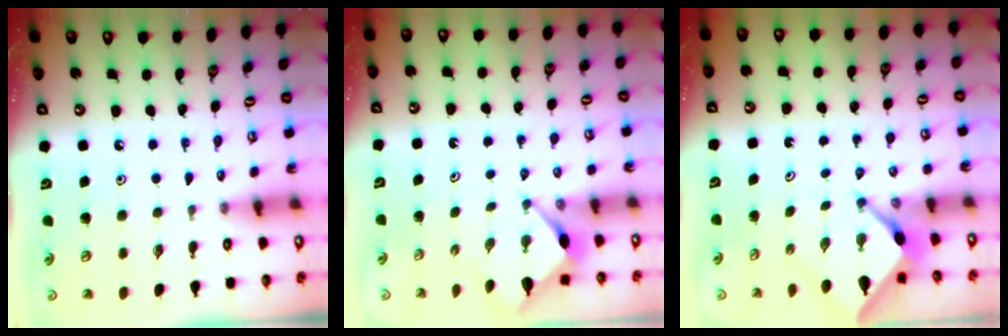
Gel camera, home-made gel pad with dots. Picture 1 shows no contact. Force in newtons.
{"total": 3.5, "press": 3.5, "slide": 0.3}
{"total": 2.8, "press": 2.8, "slide": 0.3}